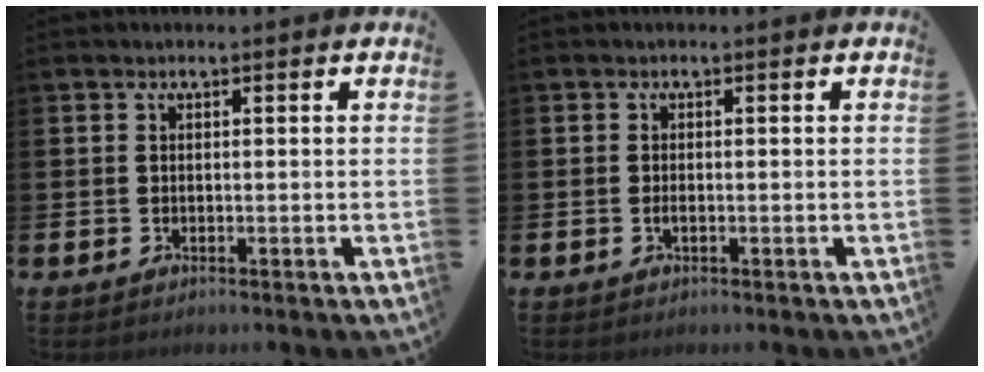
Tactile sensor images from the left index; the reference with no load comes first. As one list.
[{"total": 0.6, "force": [-0.2, 0.2, 0.5], "torque": [-0.018, 0.002, -0.002]}]